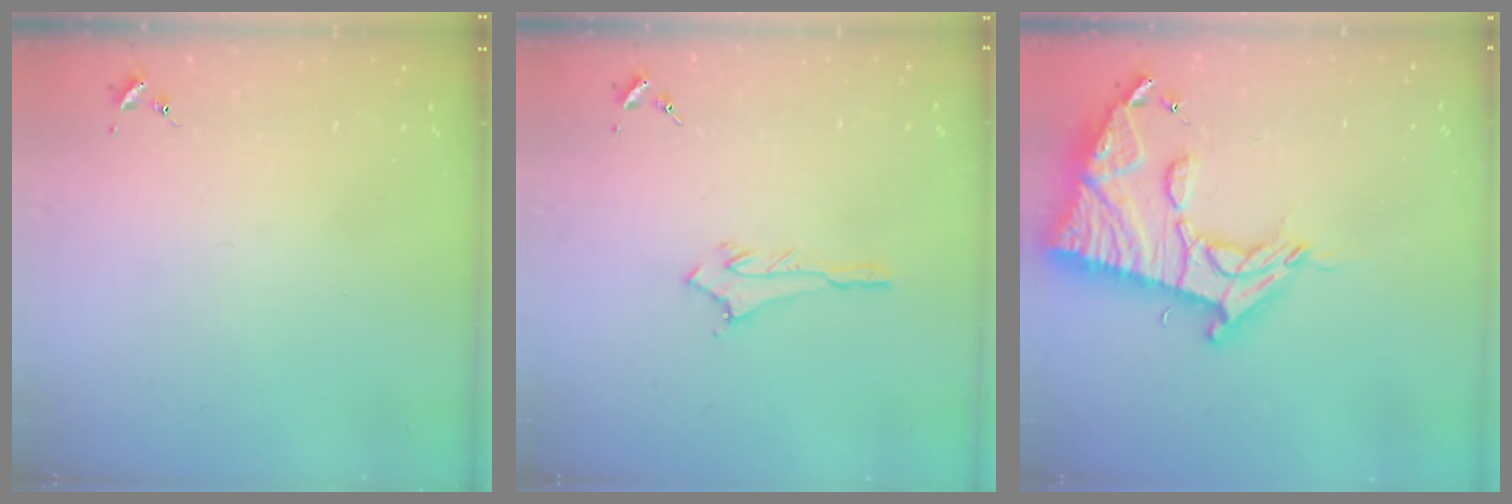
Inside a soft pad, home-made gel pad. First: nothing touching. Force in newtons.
{"total": 2.9, "press": 2.9, "slide": 0.3}
{"total": 19.3, "press": 19.3, "slide": 1.6}